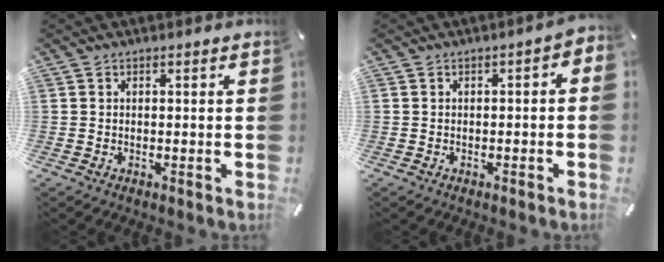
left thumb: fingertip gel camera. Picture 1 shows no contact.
{"total": 2.4, "force": [-1.3, 1.0, 1.6], "torque": [-0.028, 0.010, -0.026]}